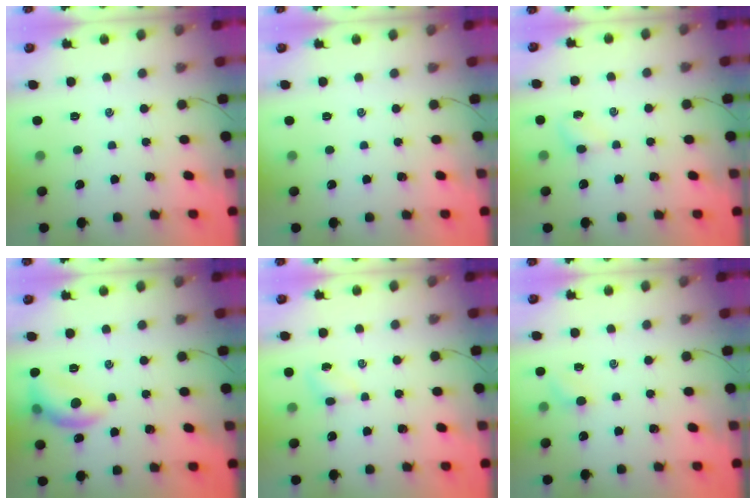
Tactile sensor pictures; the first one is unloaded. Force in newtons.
{"total": 0.0}
{"total": 2.8, "press": 2.6, "slide": 0.9}
{"total": 10.9, "press": 10.9, "slide": 0.4}
{"total": 2.8, "press": 2.6, "slide": 1.0}
{"total": 3.1, "press": 2.9, "slide": 1.0}